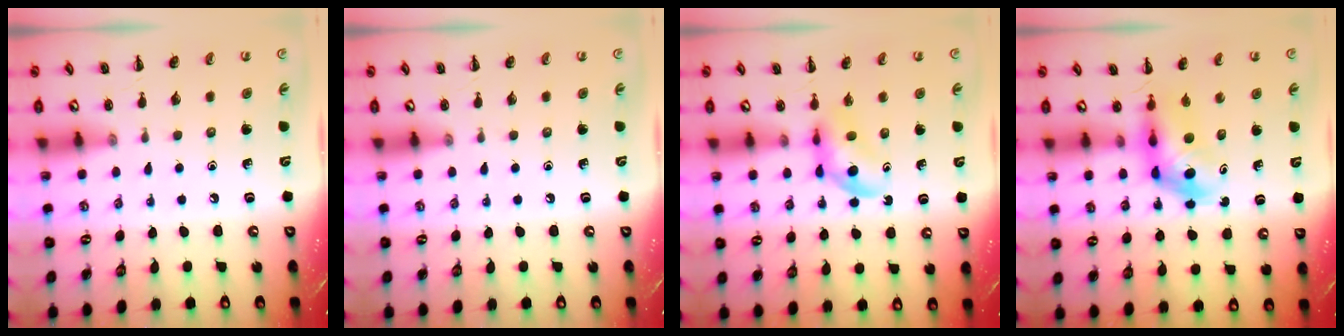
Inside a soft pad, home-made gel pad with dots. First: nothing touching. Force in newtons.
{"total": 0.0}
{"total": 4.5, "press": 4.4, "slide": 1.2}
{"total": 4.8, "press": 4.7, "slide": 0.7}